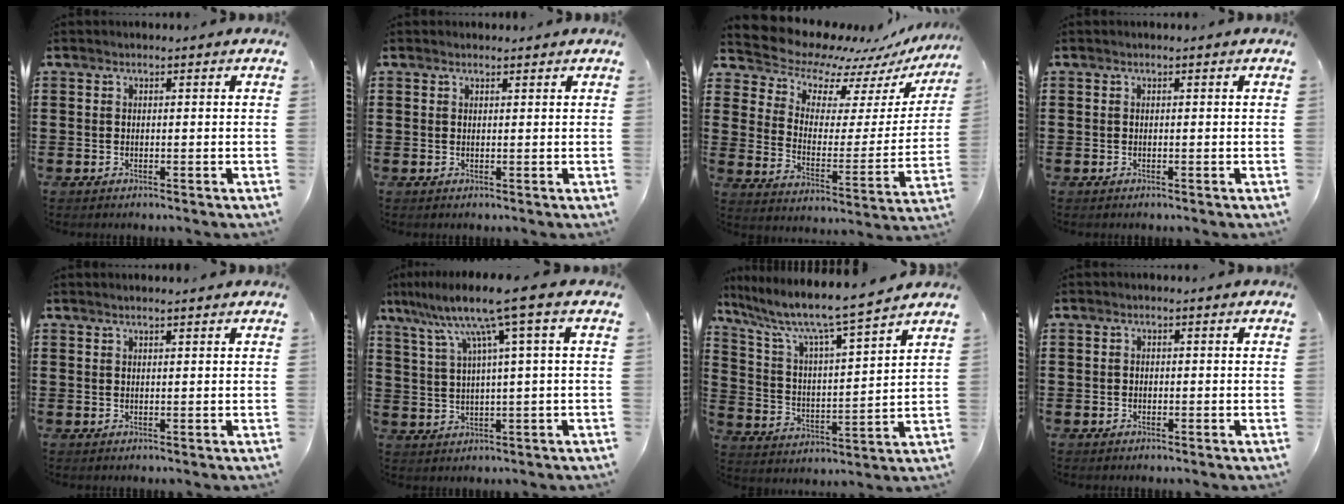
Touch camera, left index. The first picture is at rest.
{"total": 0.7, "force": [0.7, 0.2, 0.1], "torque": [-0.004, 0.001, 0.014]}
{"total": 9.9, "force": [9.2, 3.1, 1.9], "torque": [-0.078, -0.078, 0.160]}
{"total": 0.0}
{"total": 1.1, "force": [0.9, -0.1, 0.6], "torque": [-0.011, 0.000, 0.017]}
{"total": 9.3, "force": [4.7, -0.6, 7.9], "torque": [-0.175, -0.016, 0.073]}
{"total": 7.4, "force": [6.3, 0.2, 3.9], "torque": [-0.106, -0.048, 0.098]}
{"total": 0.7, "force": [-0.3, 0.6, 0.1], "torque": [-0.004, 0.001, -0.006]}